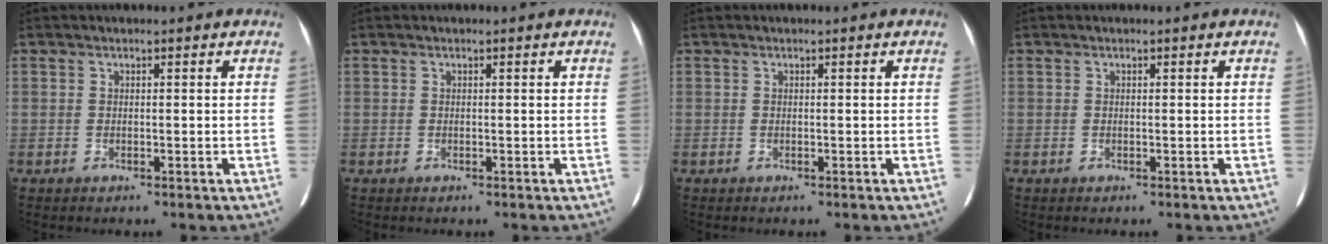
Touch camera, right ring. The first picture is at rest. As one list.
[{"total": 0.0}, {"total": 0.0}, {"total": 0.0}]